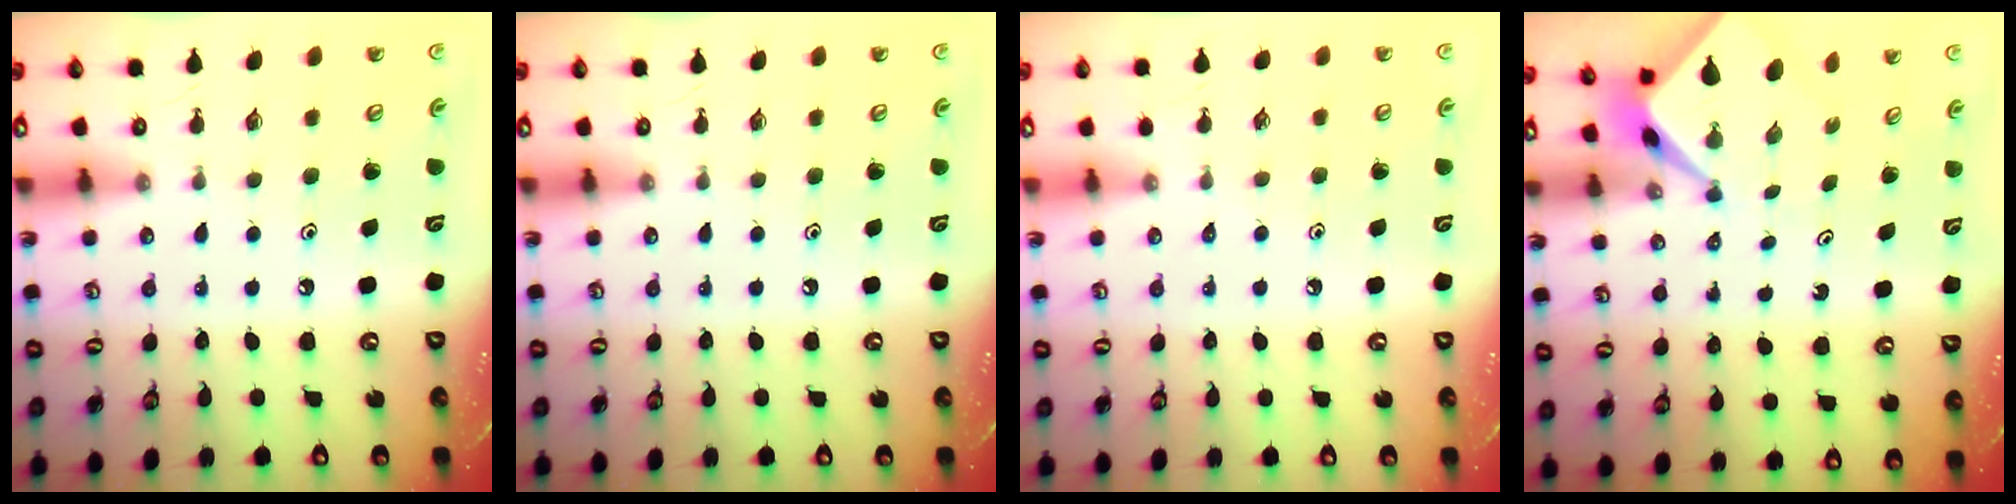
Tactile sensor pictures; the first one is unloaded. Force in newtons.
{"total": 0.0}
{"total": 1.9, "press": 1.8, "slide": 0.3}
{"total": 2.4, "press": 2.4, "slide": 0.2}